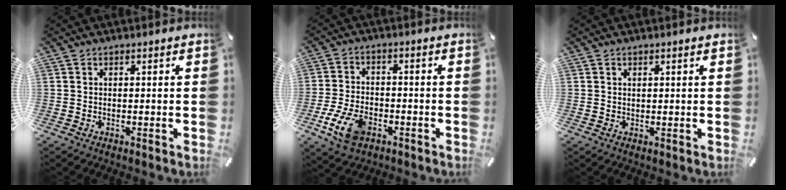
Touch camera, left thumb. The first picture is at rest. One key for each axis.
{"total": 9.3, "fx": -4.2, "fy": 5.7, "fz": 6.1, "tx": -0.136, "ty": 0.010, "tz": -0.074}
{"total": 0.7, "fx": 0.4, "fy": 0.2, "fz": 0.5, "tx": -0.009, "ty": 0.001, "tz": 0.008}